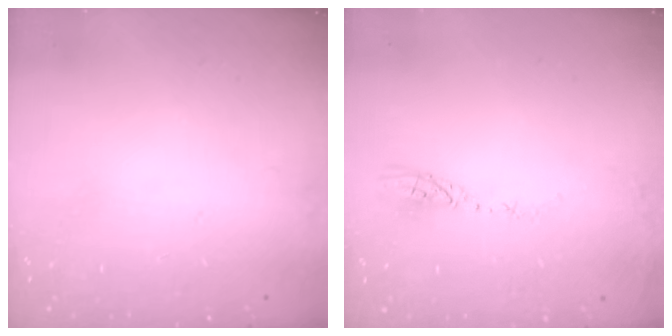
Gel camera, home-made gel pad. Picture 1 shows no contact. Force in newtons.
{"total": 3.5, "press": 3.5, "slide": 0.3}